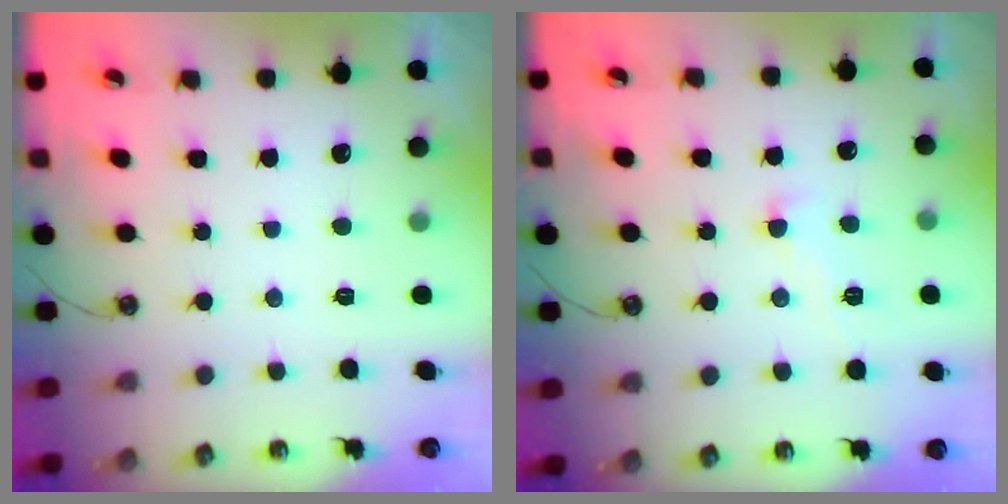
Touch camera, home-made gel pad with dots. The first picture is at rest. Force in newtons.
{"total": 1.3, "press": 1.3, "slide": 0.2}